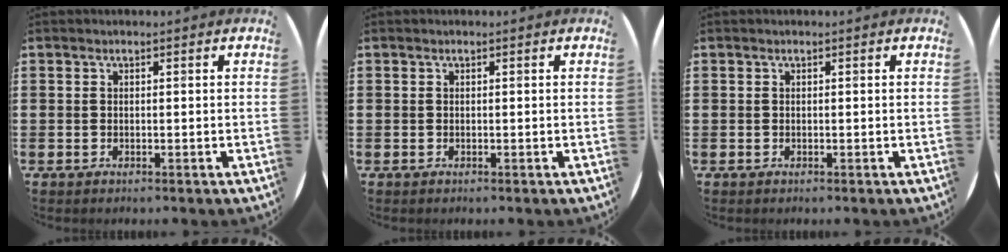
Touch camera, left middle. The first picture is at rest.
{"total": 0.0}
{"total": 0.0}